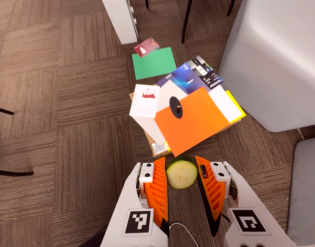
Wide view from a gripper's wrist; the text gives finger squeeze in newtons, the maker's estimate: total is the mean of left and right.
{"total": 9.5, "left": 10.2, "right": 8.7}